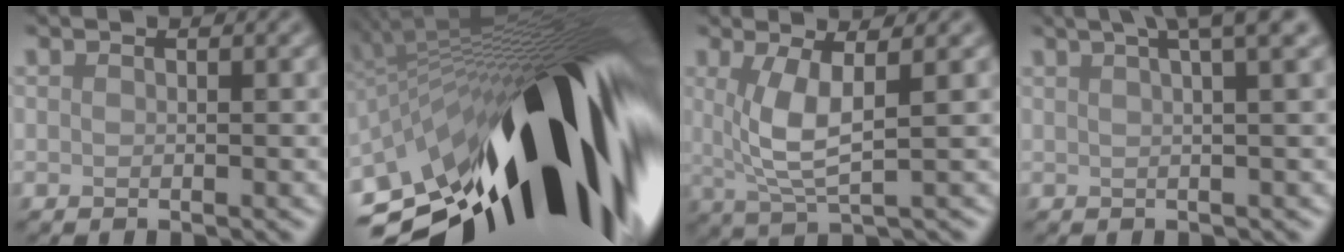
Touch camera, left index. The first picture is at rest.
{"total": 20.7, "force": [-4.9, 8.2, 18.4], "torque": [-0.278, -0.040, -0.096]}
{"total": 4.5, "force": [0.8, 1.2, 4.3], "torque": [-0.089, -0.003, 0.019]}
{"total": 6.5, "force": [3.8, 1.9, 4.9], "torque": [-0.040, 0.037, 0.021]}